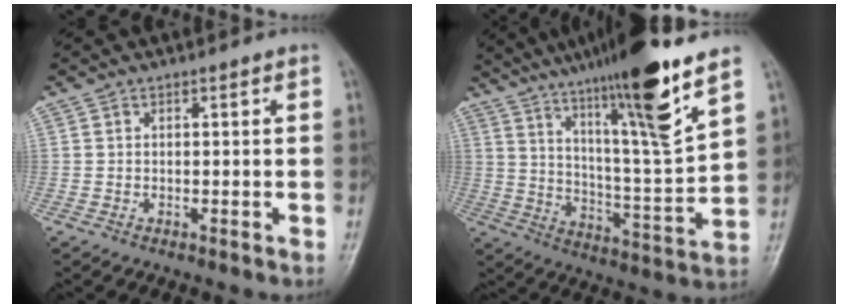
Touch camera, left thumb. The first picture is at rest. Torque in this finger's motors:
{"motor_torque": [2.71, 1.67, 1.78, -0.99, 0.53]}